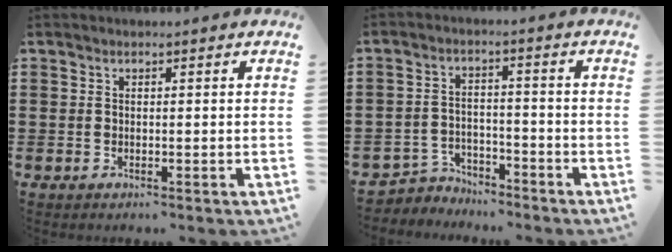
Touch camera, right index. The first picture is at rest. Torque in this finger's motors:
{"motor_torque": [-0.34, 0.37, -0.01, -0.03]}